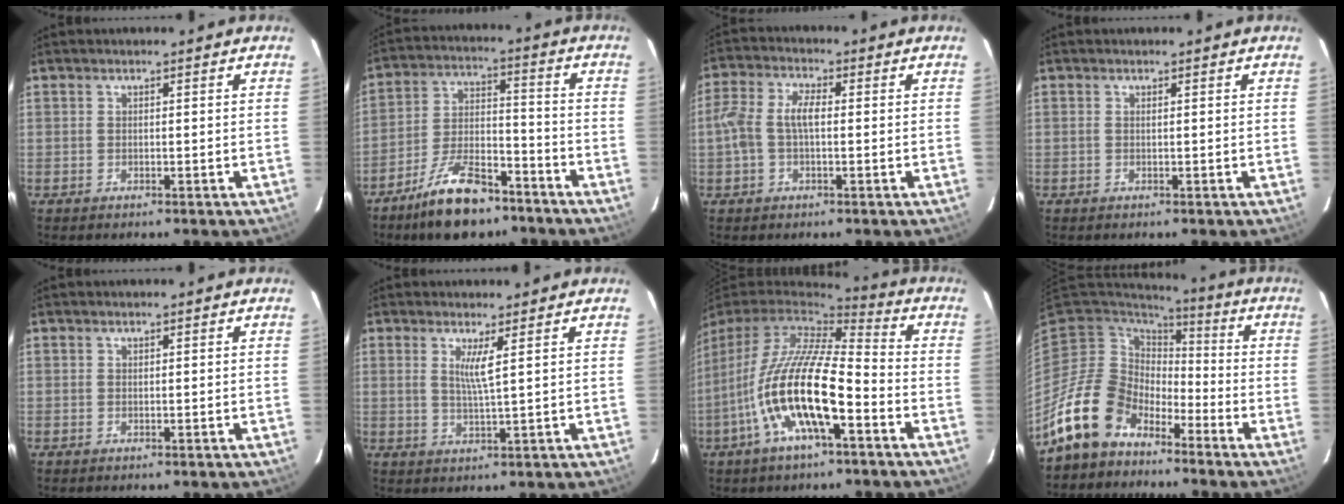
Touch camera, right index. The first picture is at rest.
{"total": 13.8, "force": [-10.1, 5.2, 7.9], "torque": [-0.157, 0.006, -0.172]}
{"total": 6.4, "force": [-0.2, 3.0, 5.7], "torque": [-0.122, 0.014, -0.007]}
{"total": 0.0}
{"total": 0.0}
{"total": 3.4, "force": [1.5, -0.5, 3.1], "torque": [-0.059, -0.010, 0.025]}
{"total": 18.8, "force": [-7.2, 5.2, 16.5], "torque": [-0.313, -0.031, -0.141]}
{"total": 13.7, "force": [-9.9, 8.6, 4.0], "torque": [-0.096, 0.017, -0.179]}